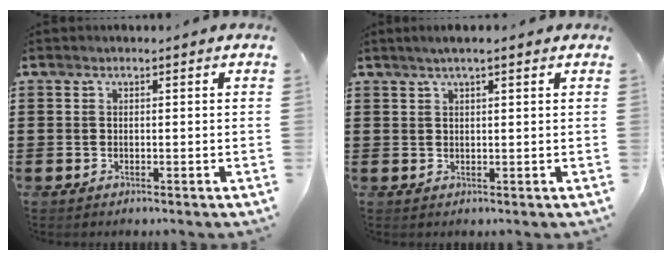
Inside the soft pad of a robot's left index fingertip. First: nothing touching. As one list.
[{"total": 2.3, "force": [1.5, 0.2, 1.7], "torque": [-0.034, 0.003, 0.027]}]